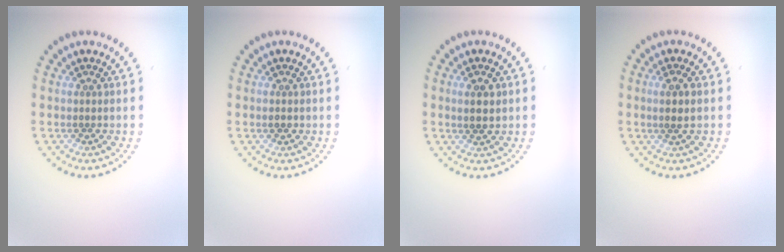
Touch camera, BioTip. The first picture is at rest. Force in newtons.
{"total": 1.1, "press": 1.1, "slide": 0.1}
{"total": 2.3, "press": 2.1, "slide": 0.8}
{"total": 1.4, "press": 1.2, "slide": 0.6}